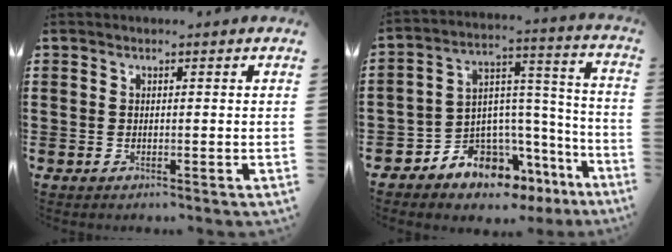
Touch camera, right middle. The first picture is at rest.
{"total": 7.1, "force": [-6.4, 3.2, 0.4], "torque": [-0.010, 0.004, -0.120]}